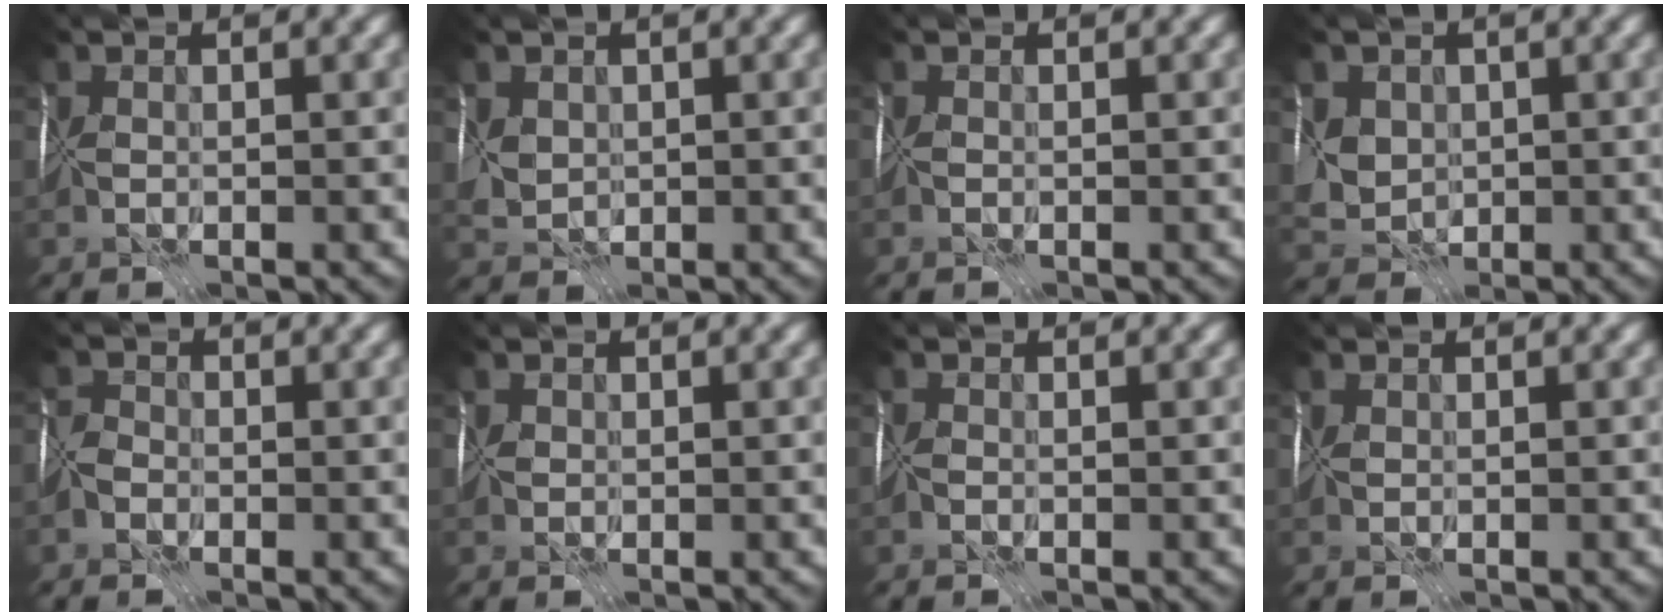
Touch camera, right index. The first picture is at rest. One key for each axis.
{"total": 1.6, "fx": 0.8, "fy": 1.3, "fz": 0.6, "tx": -0.018, "ty": 0.007, "tz": 0.024}
{"total": 0.5, "fx": -0.3, "fy": 0.4, "fz": 0.2, "tx": -0.003, "ty": -0.004, "tz": -0.004}
{"total": 2.5, "fx": 0.7, "fy": 2.2, "fz": 1.0, "tx": -0.014, "ty": 0.007, "tz": 0.013}
{"total": 1.4, "fx": -1.4, "fy": 0.4, "fz": -0.1, "tx": 0.009, "ty": -0.003, "tz": -0.032}
{"total": 0.5, "fx": 0.3, "fy": 0.4, "fz": 0.1, "tx": 0.004, "ty": 0.001, "tz": 0.008}
{"total": 0.8, "fx": -0.8, "fy": 0.1, "fz": -0.2, "tx": 0.011, "ty": -0.003, "tz": -0.017}
{"total": 0.6, "fx": 0.5, "fy": -0.2, "fz": -0.1, "tx": 0.003, "ty": 0.002, "tz": 0.013}